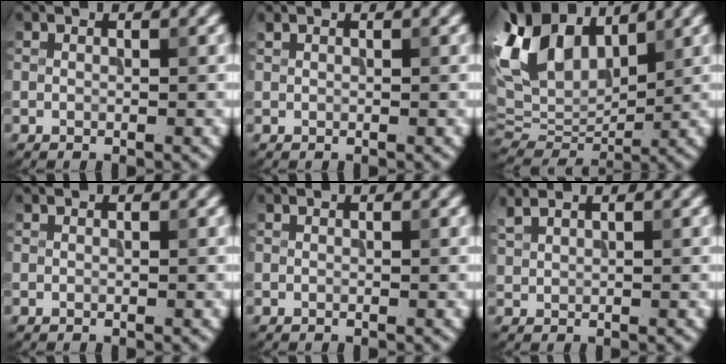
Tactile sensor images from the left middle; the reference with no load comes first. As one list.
[{"total": 0.6, "force": [0.6, 0.2, 0.1], "torque": [0.000, 0.003, 0.009]}, {"total": 12.2, "force": [6.3, 7.2, 7.5], "torque": [-0.189, 0.038, 0.112]}, {"total": 0.0}, {"total": 0.0}, {"total": 1.6, "force": [1.5, 0.2, 0.4], "torque": [-0.014, 0.011, 0.036]}]